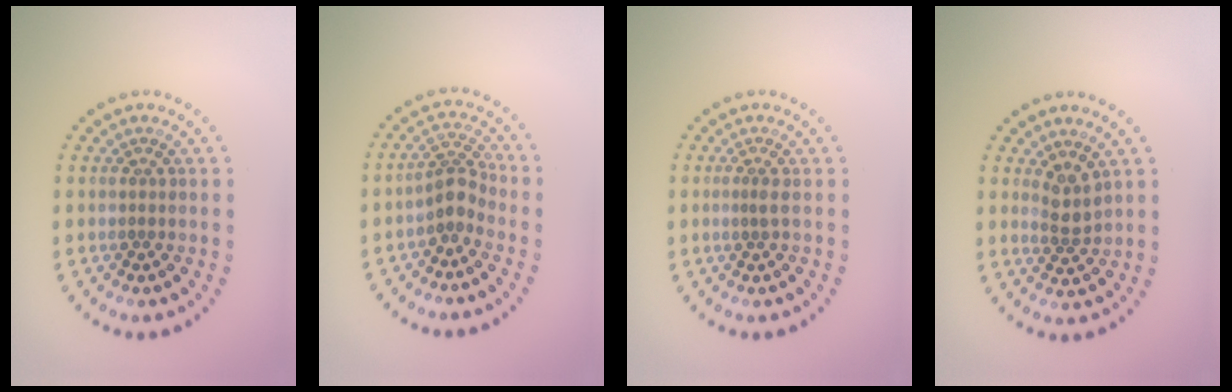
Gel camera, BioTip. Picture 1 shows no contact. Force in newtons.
{"total": 2.4, "press": 1.8, "slide": 1.6}
{"total": 0.6, "press": 0.4, "slide": 0.5}
{"total": 2.0, "press": 1.6, "slide": 1.3}